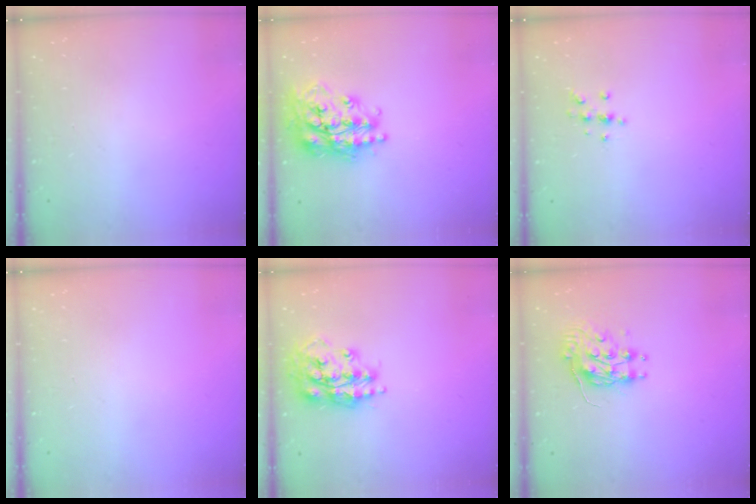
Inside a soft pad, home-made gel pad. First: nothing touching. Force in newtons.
{"total": 20.7, "press": 20.6, "slide": 1.6}
{"total": 5.6, "press": 5.6, "slide": 0.6}
{"total": 0.0}
{"total": 16.2, "press": 16.2, "slide": 1.4}
{"total": 9.3, "press": 9.3, "slide": 0.1}